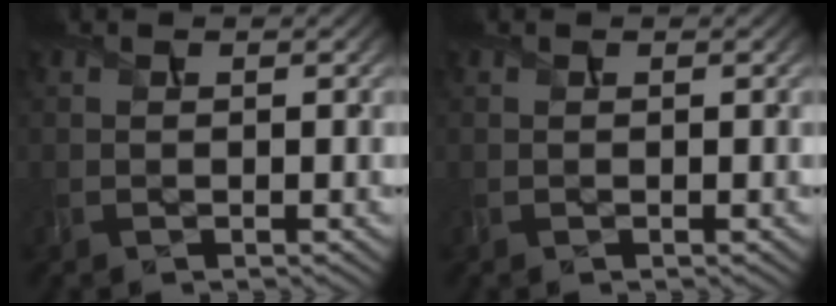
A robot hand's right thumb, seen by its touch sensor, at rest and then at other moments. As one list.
[{"total": 0.0}]